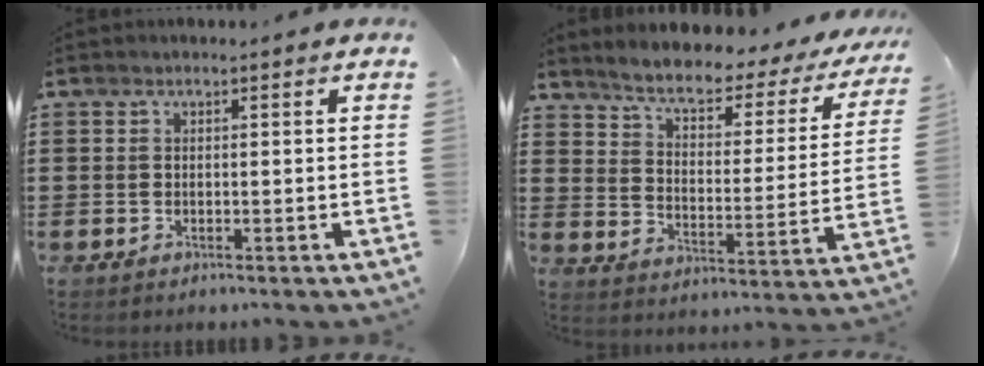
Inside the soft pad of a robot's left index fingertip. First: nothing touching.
{"total": 4.6, "force": [3.7, 1.0, 2.6], "torque": [-0.071, -0.026, 0.051]}